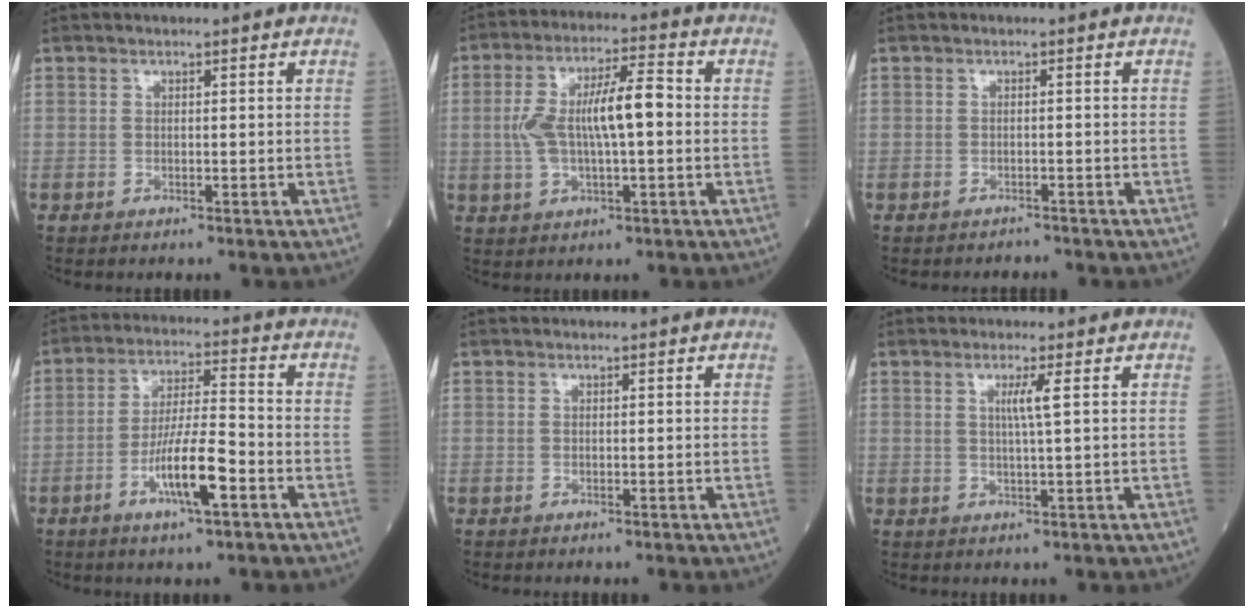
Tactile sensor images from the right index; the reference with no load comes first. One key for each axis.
{"total": 10.6, "fx": 0.1, "fy": 2.9, "fz": 10.2, "tx": -0.201, "ty": 0.024, "tz": 0.003}
{"total": 1.2, "fx": -1.1, "fy": 0.2, "fz": -0.3, "tx": 0.004, "ty": -0.003, "tz": -0.016}
{"total": 9.4, "fx": -4.0, "fy": 1.1, "fz": 8.5, "tx": -0.157, "ty": -0.002, "tz": -0.071}
{"total": 0.0}
{"total": 2.6, "fx": 0.8, "fy": -0.6, "fz": 2.4, "tx": -0.048, "ty": -0.003, "tz": 0.014}